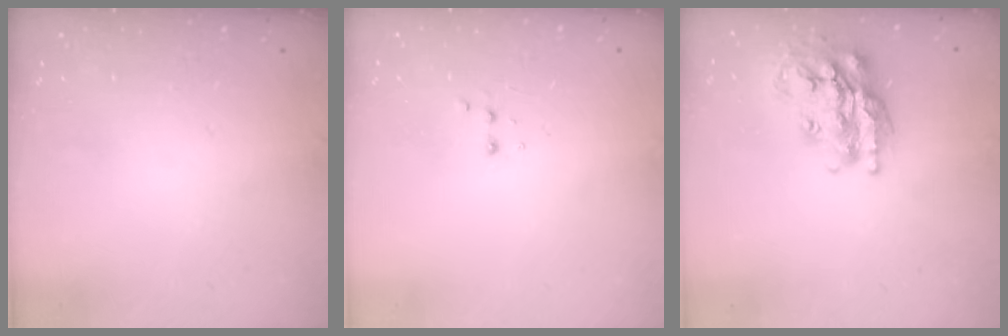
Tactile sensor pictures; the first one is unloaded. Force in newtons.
{"total": 2.9, "press": 2.7, "slide": 1.0}
{"total": 19.6, "press": 19.5, "slide": 1.7}